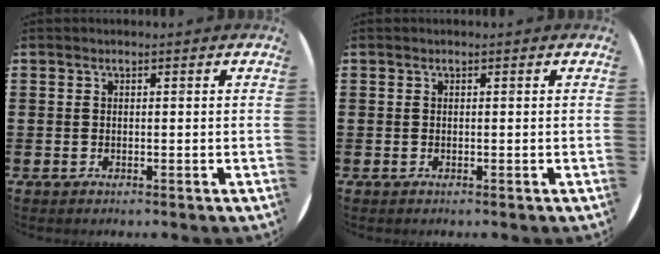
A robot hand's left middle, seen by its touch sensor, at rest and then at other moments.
{"total": 0.0}